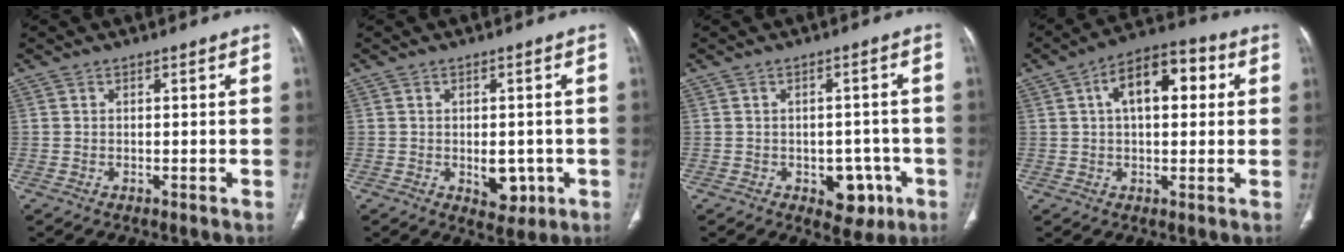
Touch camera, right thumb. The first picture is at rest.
{"total": 5.7, "force": [-1.3, 3.6, 4.3], "torque": [-0.034, -0.002, -0.006]}
{"total": 7.0, "force": [-2.8, 4.6, 4.5], "torque": [-0.022, 0.013, -0.027]}
{"total": 12.3, "force": [3.2, 6.5, 9.9], "torque": [-0.136, 0.026, 0.042]}